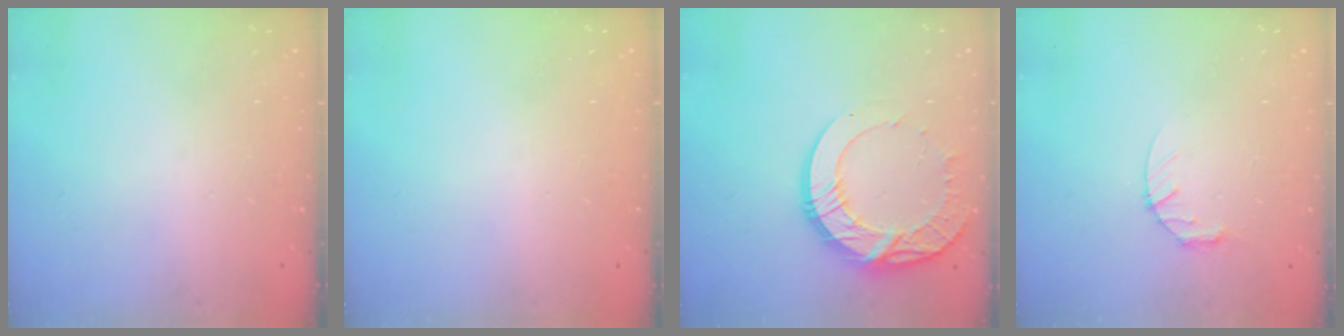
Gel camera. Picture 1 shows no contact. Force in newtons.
{"total": 0.0}
{"total": 17.8, "press": 17.7, "slide": 1.5}
{"total": 3.1, "press": 3.1, "slide": 0.4}